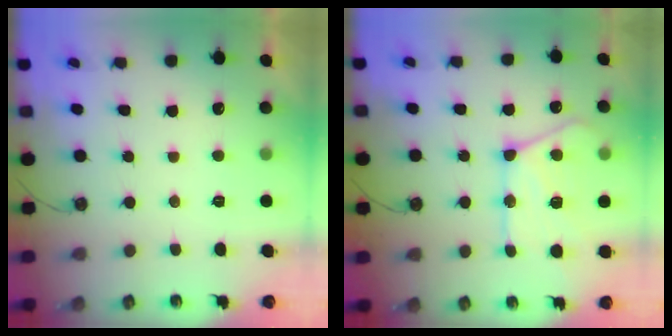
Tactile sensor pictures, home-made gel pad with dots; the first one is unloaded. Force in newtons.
{"total": 18.7, "press": 18.5, "slide": 2.0}